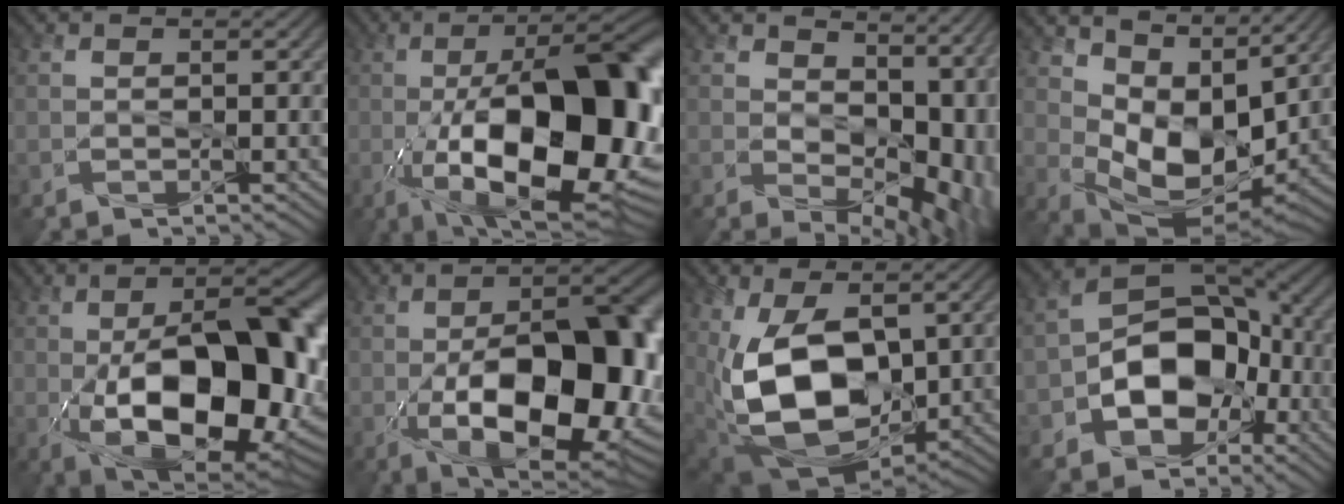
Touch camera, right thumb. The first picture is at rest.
{"total": 19.7, "force": [-4.7, 6.6, 18.0], "torque": [-0.285, 0.003, -0.070]}
{"total": 13.2, "force": [0.7, 7.5, 10.9], "torque": [-0.136, -0.019, 0.048]}
{"total": 10.6, "force": [2.9, 6.0, 8.3], "torque": [-0.166, -0.018, 0.067]}
{"total": 17.7, "force": [-3.4, 7.7, 15.5], "torque": [-0.212, -0.019, -0.042]}
{"total": 16.4, "force": [-4.0, 7.0, 14.3], "torque": [-0.199, -0.024, -0.050]}
{"total": 15.9, "force": [-0.3, 9.3, 12.9], "torque": [-0.250, -0.031, 0.004]}
{"total": 12.7, "force": [-3.8, 8.4, 8.7], "torque": [-0.150, -0.020, -0.071]}